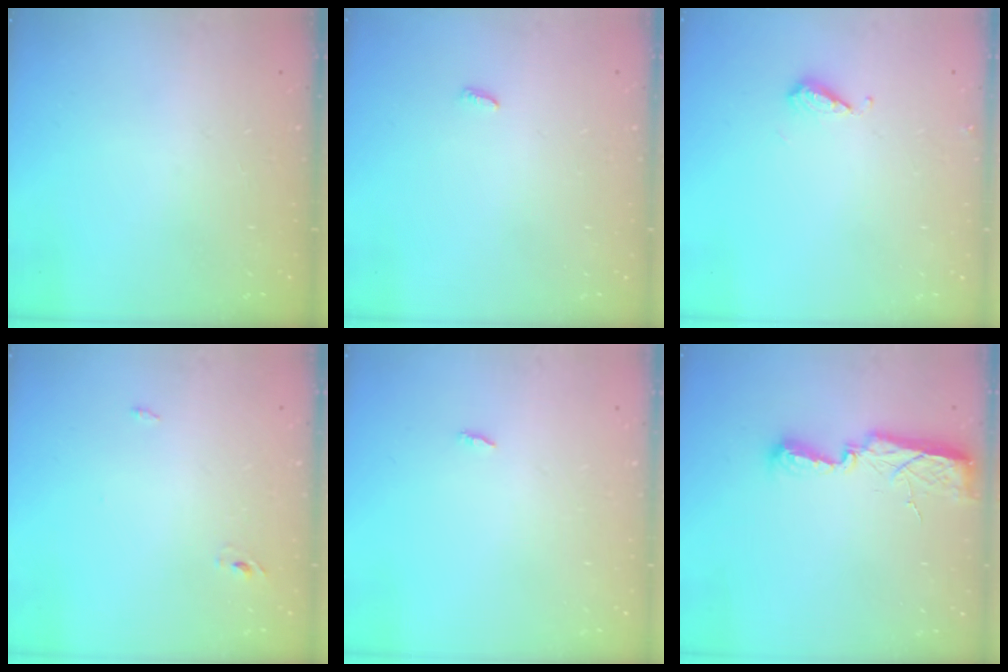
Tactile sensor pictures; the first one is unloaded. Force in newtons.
{"total": 2.4, "press": 2.4, "slide": 0.2}
{"total": 6.2, "press": 6.2, "slide": 0.8}
{"total": 2.4, "press": 2.2, "slide": 1.0}
{"total": 1.8, "press": 1.8, "slide": 0.2}
{"total": 7.5, "press": 7.5, "slide": 0.8}